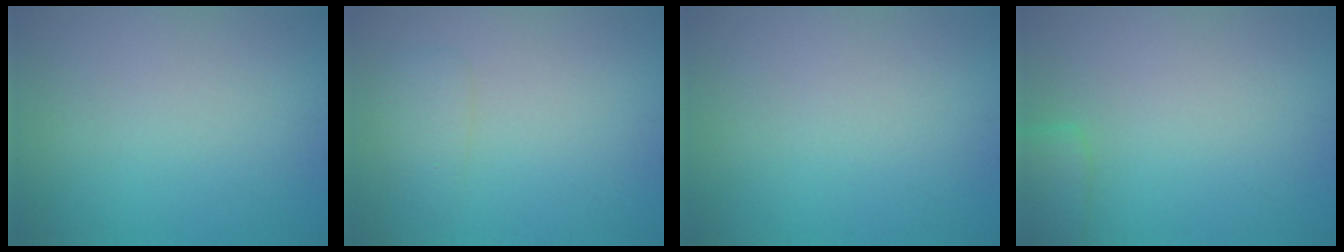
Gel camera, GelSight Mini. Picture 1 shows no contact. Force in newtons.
{"total": 1.6, "press": 1.6, "slide": 0.0}
{"total": 0.0}
{"total": 2.2, "press": 2.2, "slide": 0.1}